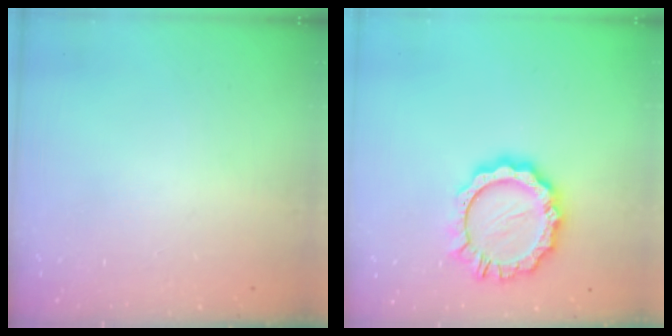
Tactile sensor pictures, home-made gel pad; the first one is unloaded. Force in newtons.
{"total": 11.4, "press": 11.4, "slide": 1.1}